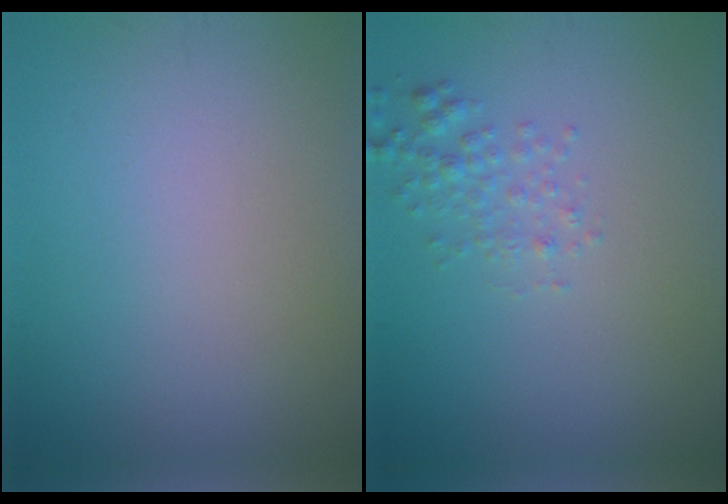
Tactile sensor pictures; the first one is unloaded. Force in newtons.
{"total": 1.6, "press": 1.6, "slide": 0.1}